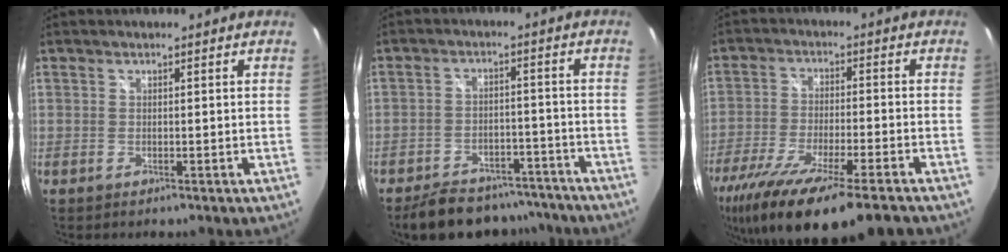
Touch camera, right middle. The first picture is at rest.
{"total": 15.2, "force": [-12.8, 6.2, 5.3], "torque": [-0.118, 0.017, -0.167]}
{"total": 18.7, "force": [-14.0, 2.3, 12.1], "torque": [-0.238, -0.063, -0.239]}